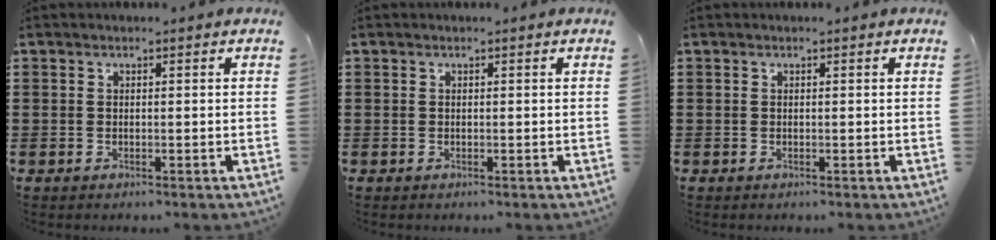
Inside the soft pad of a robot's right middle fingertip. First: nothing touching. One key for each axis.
{"total": 0.0}
{"total": 0.0}